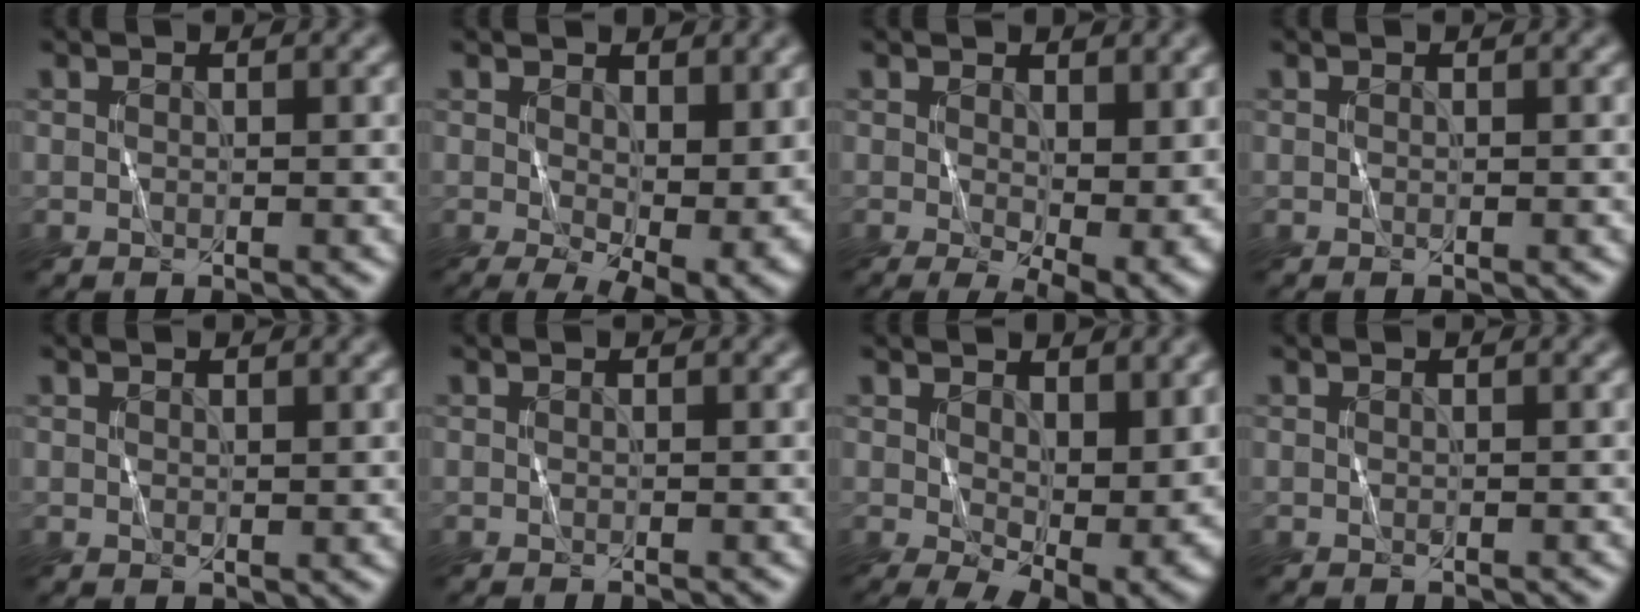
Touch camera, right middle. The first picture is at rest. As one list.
[{"total": 7.7, "force": [-0.2, 4.0, 6.6], "torque": [-0.106, -0.025, 0.010]}, {"total": 6.1, "force": [-0.2, 2.8, 5.4], "torque": [-0.088, -0.022, 0.007]}, {"total": 0.0}, {"total": 0.7, "force": [0.5, 0.4, 0.3], "torque": [-0.005, -0.002, 0.010]}, {"total": 0.0}, {"total": 8.3, "force": [0.6, 4.5, 6.9], "torque": [-0.120, -0.025, 0.024]}, {"total": 0.0}]